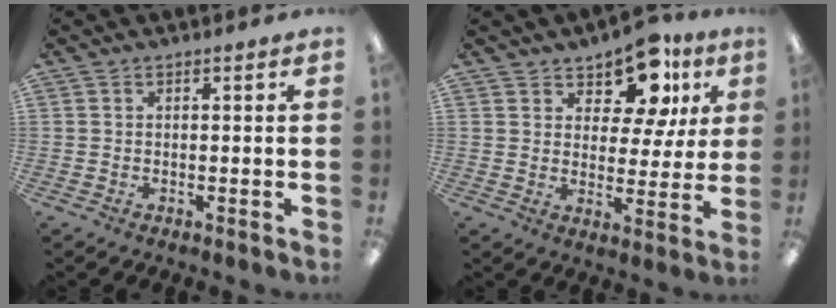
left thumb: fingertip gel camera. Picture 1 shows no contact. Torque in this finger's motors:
{"motor_torque": [0.22, 0.29, 0.18, 0.24, -0.02]}